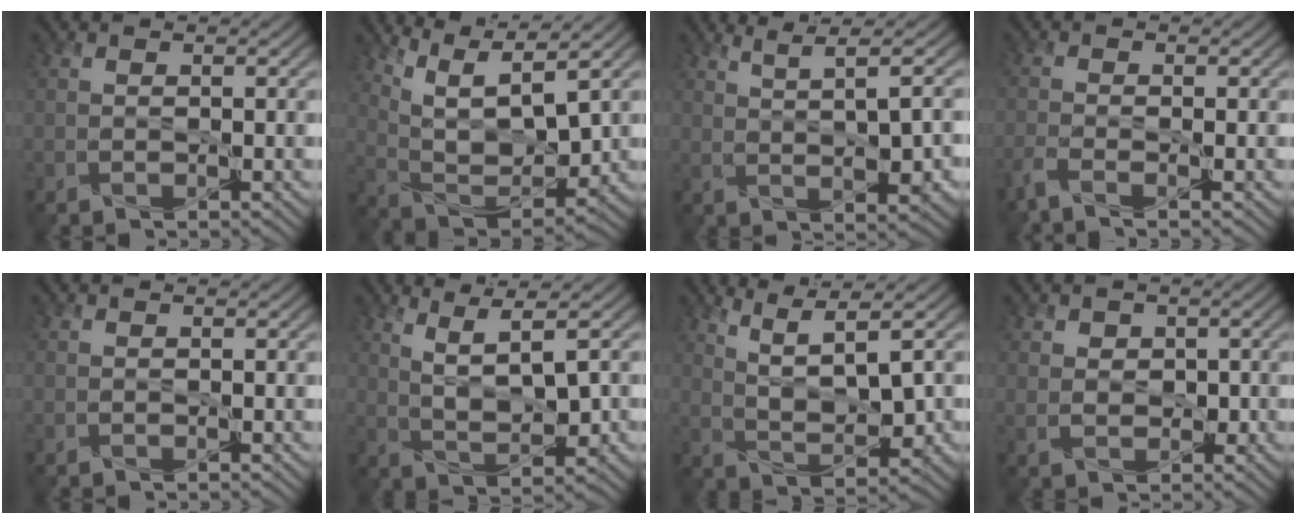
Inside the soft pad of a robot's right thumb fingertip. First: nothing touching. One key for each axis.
{"total": 10.1, "fx": 6.6, "fy": 2.9, "fz": 7.0, "tx": -0.156, "ty": -0.003, "tz": 0.117}
{"total": 4.0, "fx": 1.4, "fy": 0.3, "fz": 3.7, "tx": -0.070, "ty": 0.007, "tz": 0.034}
{"total": 2.6, "fx": -2.1, "fy": 0.1, "fz": 1.6, "tx": -0.044, "ty": 0.000, "tz": -0.052}
{"total": 0.0}
{"total": 4.8, "fx": 2.3, "fy": 1.1, "fz": 4.1, "tx": -0.084, "ty": -0.004, "tz": 0.049}
{"total": 5.5, "fx": 3.1, "fy": 1.2, "fz": 4.4, "tx": -0.086, "ty": -0.005, "tz": 0.065}
{"total": 2.6, "fx": 0.7, "fy": 2.2, "fz": 1.3, "tx": -0.043, "ty": -0.005, "tz": 0.020}